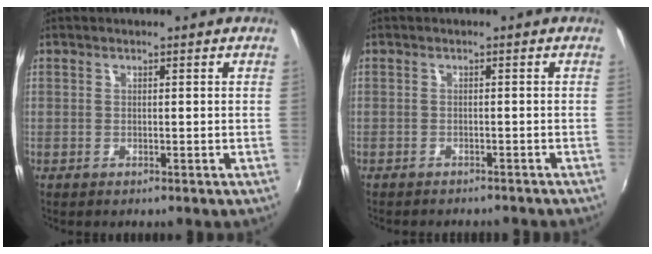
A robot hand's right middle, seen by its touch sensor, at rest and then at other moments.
{"total": 4.4, "force": [-4.0, 1.0, 1.6], "torque": [-0.039, -0.012, -0.057]}